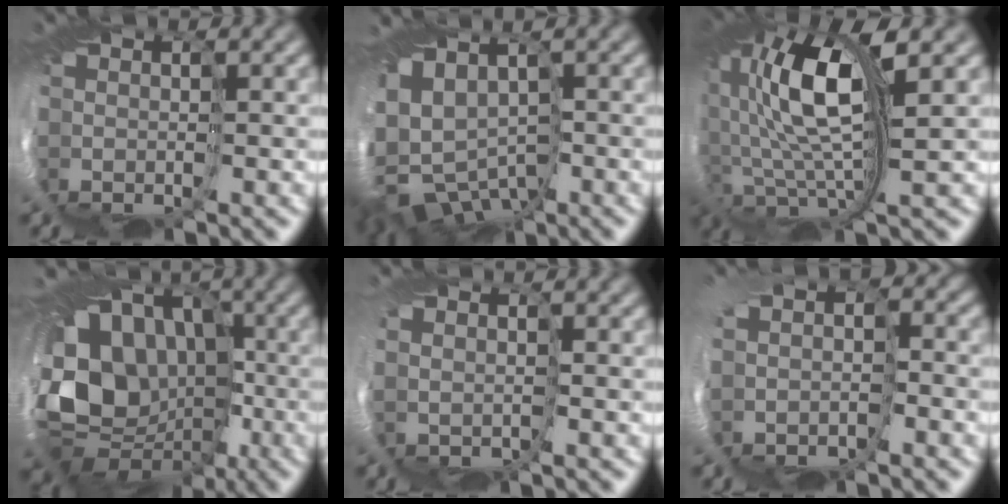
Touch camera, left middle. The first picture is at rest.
{"total": 7.3, "force": [-5.0, 4.5, 2.9], "torque": [-0.066, -0.020, -0.075]}
{"total": 11.1, "force": [2.4, 4.3, 10.0], "torque": [-0.213, -0.001, 0.036]}
{"total": 11.2, "force": [-0.2, 9.9, 5.2], "torque": [-0.102, -0.012, -0.005]}
{"total": 1.0, "force": [0.5, 0.8, 0.0], "torque": [-0.004, 0.003, 0.016]}
{"total": 3.8, "force": [-0.8, 2.8, 2.4], "torque": [-0.048, -0.014, -0.010]}